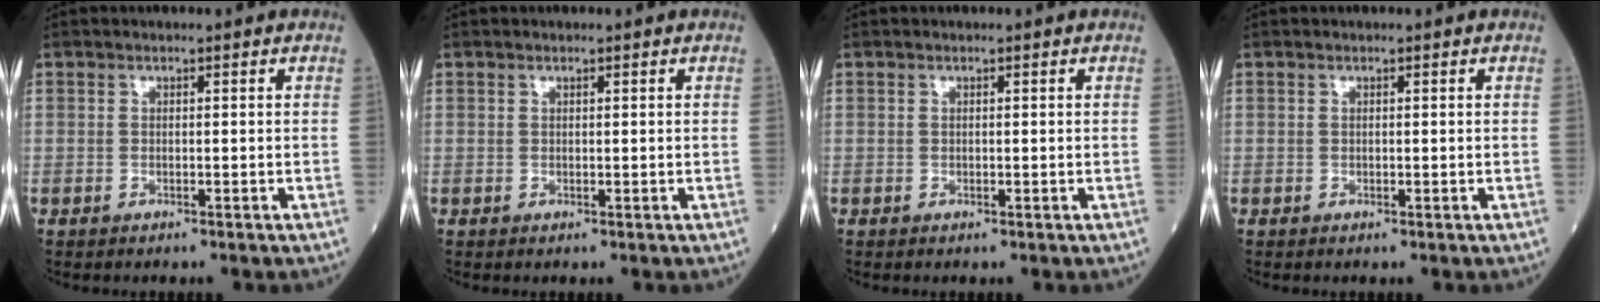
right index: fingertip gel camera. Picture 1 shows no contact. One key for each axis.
{"total": 0.0}
{"total": 0.0}
{"total": 0.0}